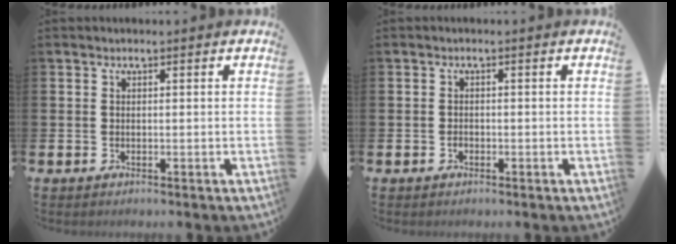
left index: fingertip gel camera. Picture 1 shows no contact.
{"total": 0.8, "force": [-0.5, 0.6, 0.3], "torque": [-0.008, 0.002, -0.011]}